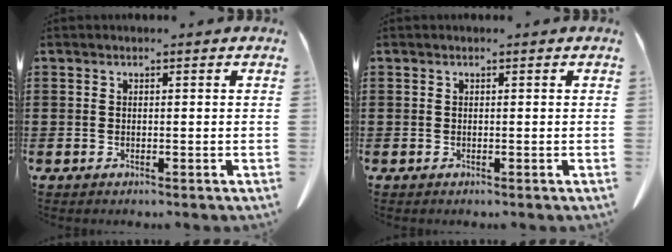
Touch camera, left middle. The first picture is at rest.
{"total": 0.0}